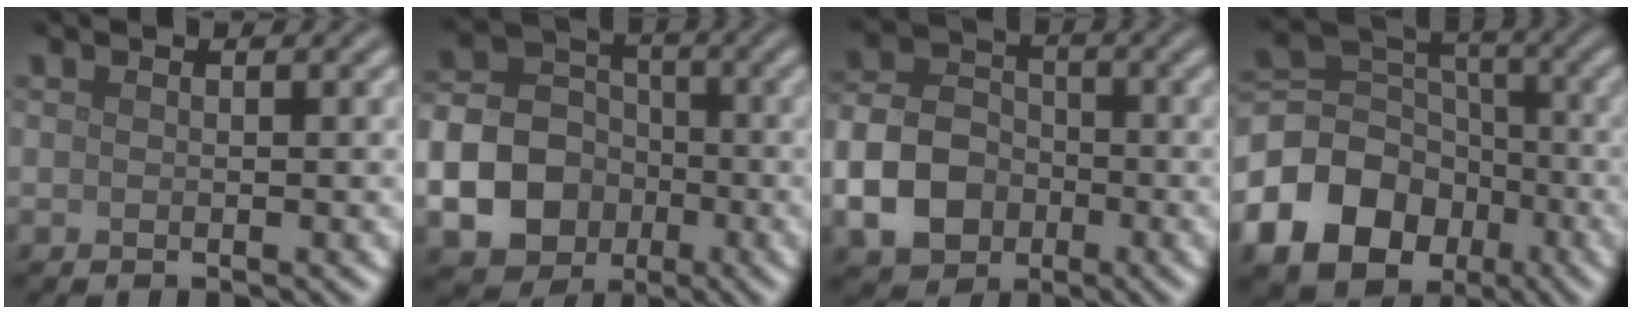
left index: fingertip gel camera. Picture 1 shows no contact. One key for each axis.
{"total": 13.0, "fx": -4.4, "fy": 11.4, "fz": 4.5, "tx": -0.109, "ty": -0.046, "tz": -0.092}
{"total": 6.8, "fx": -2.3, "fy": 5.3, "fz": 3.5, "tx": -0.073, "ty": -0.001, "tz": -0.055}
{"total": 13.5, "fx": -6.2, "fy": 10.9, "fz": 5.0, "tx": -0.125, "ty": -0.024, "tz": -0.127}